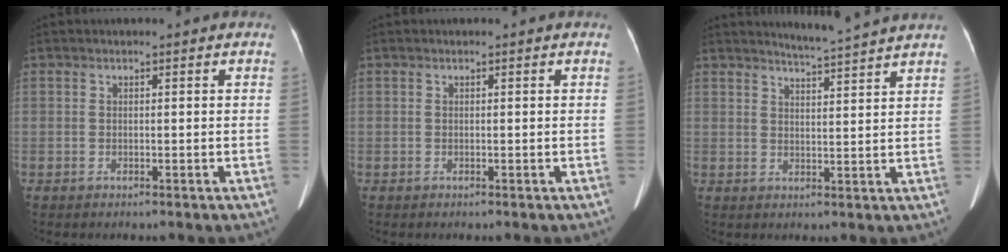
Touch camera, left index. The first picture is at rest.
{"total": 0.0}
{"total": 6.4, "force": [6.0, -1.5, 1.6], "torque": [-0.036, -0.004, 0.082]}